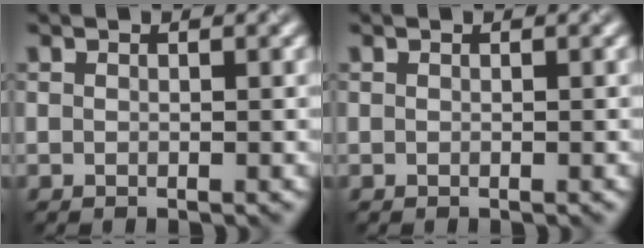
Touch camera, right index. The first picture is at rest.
{"total": 0.0}